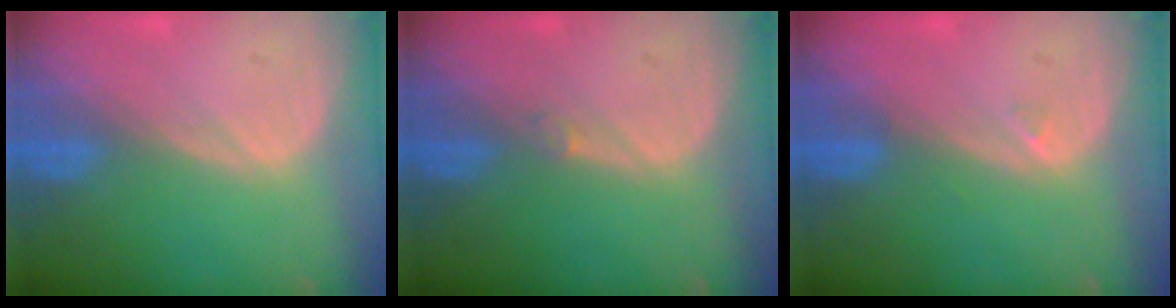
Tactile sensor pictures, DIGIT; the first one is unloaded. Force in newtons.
{"total": 0.6, "press": 0.5, "slide": 0.3}
{"total": 0.5, "press": 0.5, "slide": 0.2}